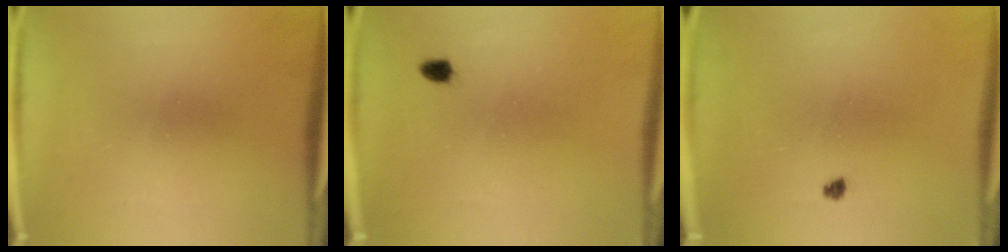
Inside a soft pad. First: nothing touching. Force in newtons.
{"total": 1.2}
{"total": 1.0}